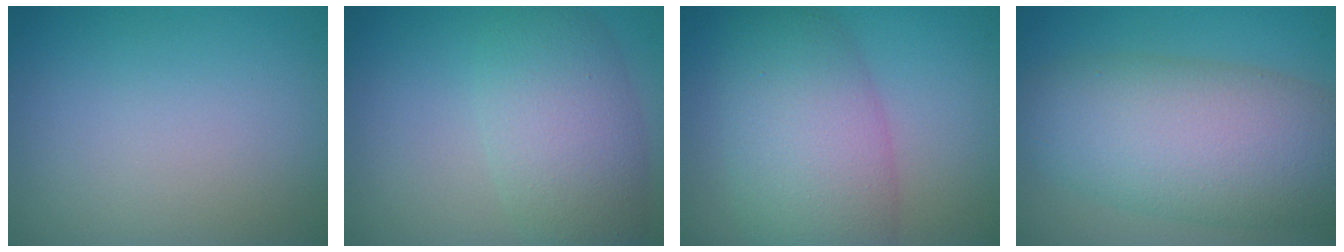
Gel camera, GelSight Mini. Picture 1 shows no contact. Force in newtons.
{"total": 5.6, "press": 5.6, "slide": 0.2}
{"total": 7.8, "press": 7.8, "slide": 0.2}
{"total": 10.1, "press": 10.1, "slide": 0.3}